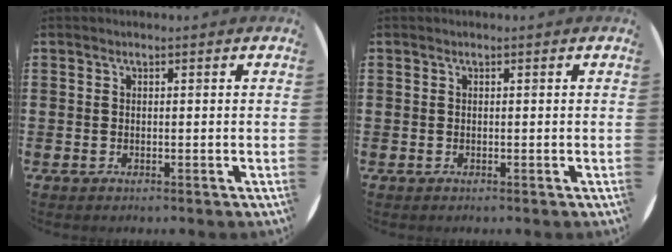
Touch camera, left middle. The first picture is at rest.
{"total": 0.0}